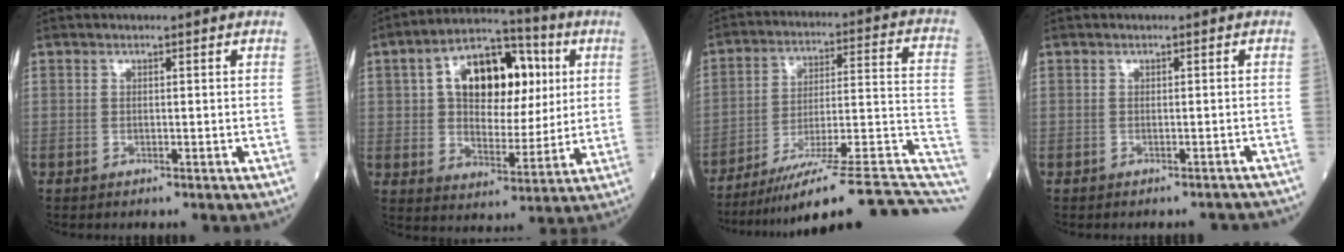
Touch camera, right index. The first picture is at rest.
{"total": 15.7, "force": [4.3, 8.8, 12.2], "torque": [-0.204, 0.032, 0.069]}
{"total": 22.0, "force": [-16.5, 1.5, 14.5], "torque": [-0.141, 0.026, -0.244]}
{"total": 2.5, "force": [-2.1, 1.0, 1.0], "torque": [-0.011, 0.013, -0.018]}